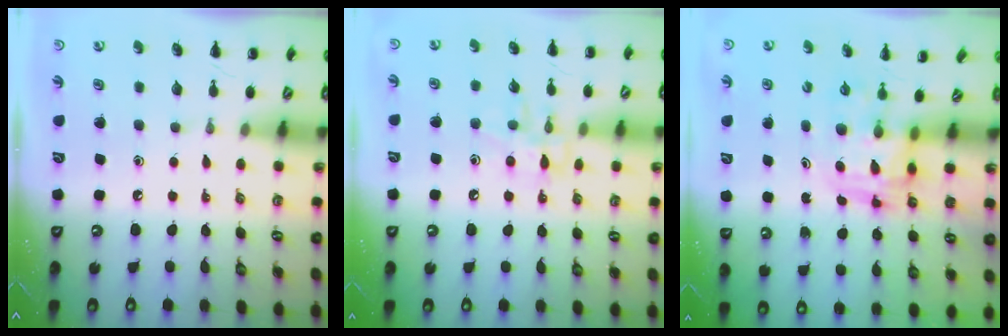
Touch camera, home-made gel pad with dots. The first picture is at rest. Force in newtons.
{"total": 8.7, "press": 8.7, "slide": 0.2}
{"total": 3.6, "press": 3.6, "slide": 0.6}